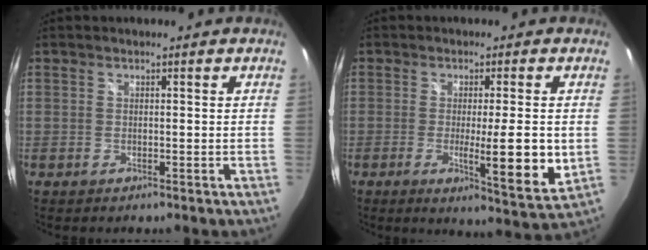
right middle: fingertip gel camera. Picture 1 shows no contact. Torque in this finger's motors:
{"motor_torque": [1.16, -0.71, 0.22, 0.09]}